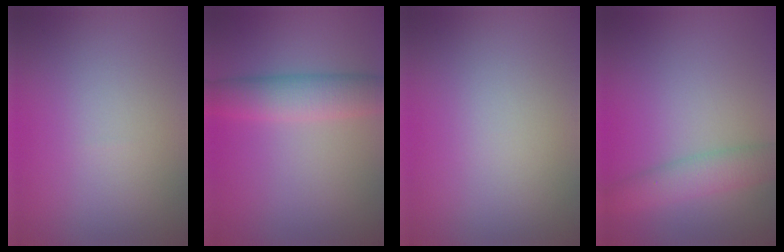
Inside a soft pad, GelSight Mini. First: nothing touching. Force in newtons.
{"total": 4.4, "press": 4.4, "slide": 0.3}
{"total": 0.0}
{"total": 3.5, "press": 3.5, "slide": 0.1}